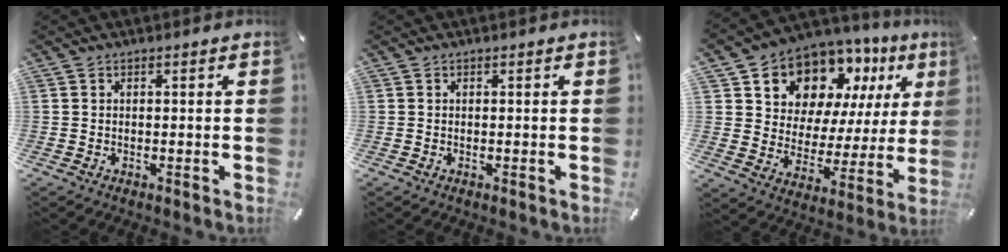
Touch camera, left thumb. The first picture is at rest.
{"total": 0.0}
{"total": 12.0, "force": [9.3, 7.3, 2.2], "torque": [-0.052, -0.093, 0.170]}